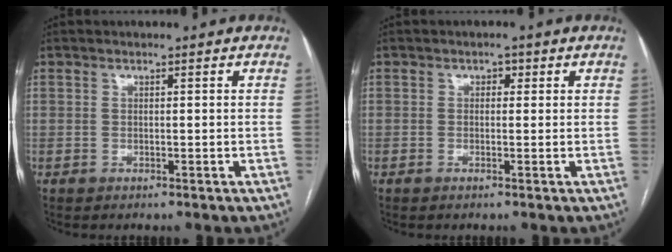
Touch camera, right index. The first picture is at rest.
{"total": 1.2, "force": [0.3, 0.7, 0.9], "torque": [-0.015, 0.007, 0.001]}